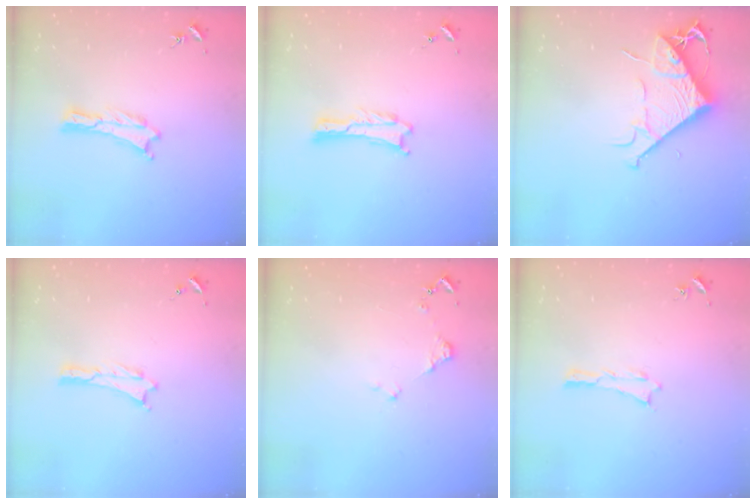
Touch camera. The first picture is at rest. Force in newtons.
{"total": 0.0}
{"total": 8.1, "press": 8.1, "slide": 1.1}
{"total": 0.0}
{"total": 1.2, "press": 1.2, "slide": 0.2}
{"total": 0.0}